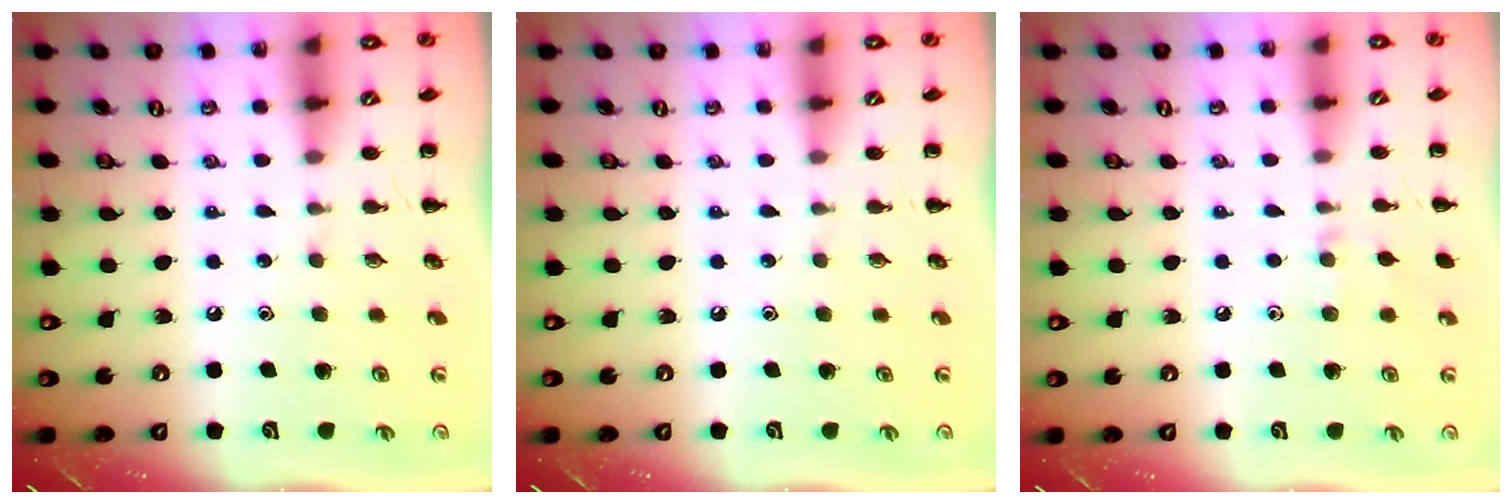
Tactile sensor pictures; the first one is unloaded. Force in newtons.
{"total": 0.0}
{"total": 6.0, "press": 5.8, "slide": 1.7}